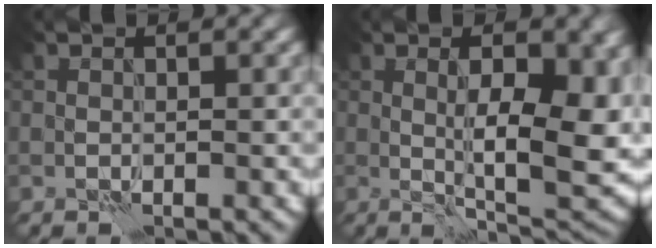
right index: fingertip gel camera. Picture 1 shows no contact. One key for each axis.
{"total": 11.7, "fx": 0.1, "fy": 3.9, "fz": 11.0, "tx": -0.136, "ty": -0.004, "tz": 0.006}